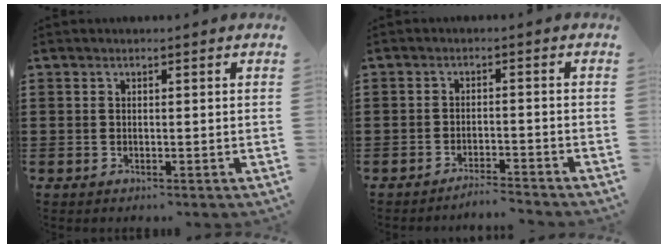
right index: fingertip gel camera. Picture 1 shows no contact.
{"total": 2.8, "force": [-2.7, -0.3, 0.3], "torque": [-0.011, -0.003, -0.056]}